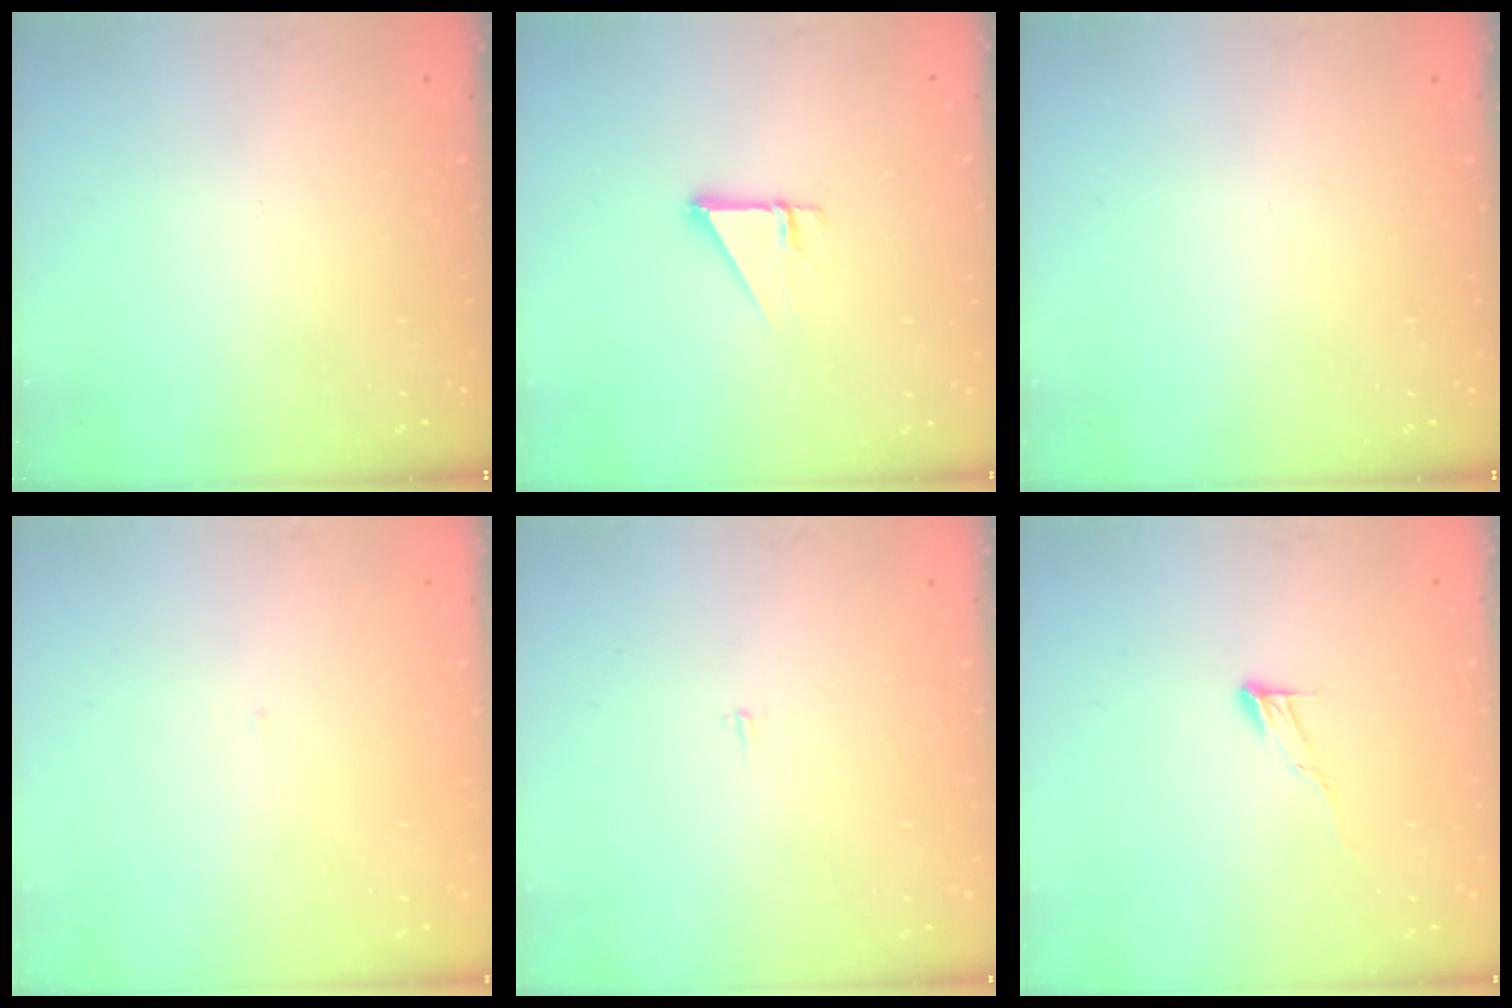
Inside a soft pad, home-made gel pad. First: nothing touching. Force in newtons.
{"total": 2.7, "press": 2.7, "slide": 0.2}
{"total": 0.0}
{"total": 3.0, "press": 3.0, "slide": 0.2}
{"total": 2.1, "press": 2.1, "slide": 0.2}
{"total": 6.1, "press": 6.1, "slide": 0.3}